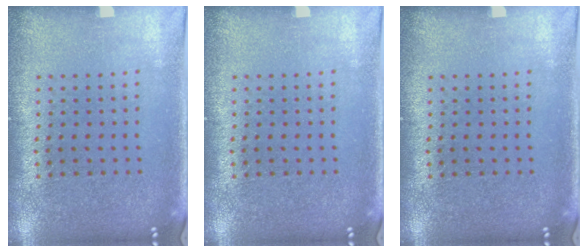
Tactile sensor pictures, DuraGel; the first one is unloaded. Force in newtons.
{"total": 0.0}
{"total": 0.0}